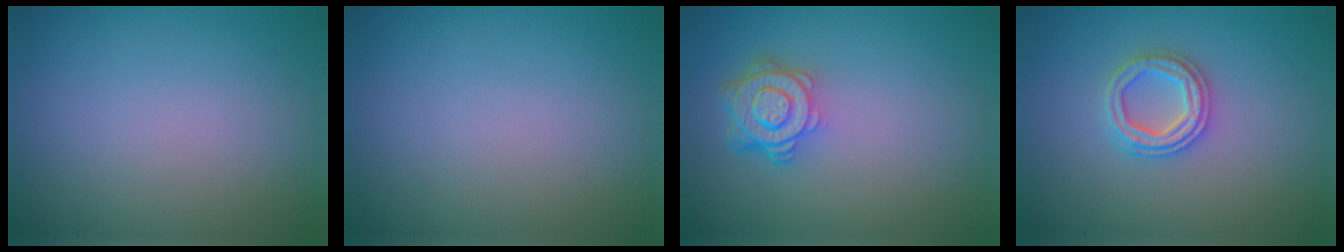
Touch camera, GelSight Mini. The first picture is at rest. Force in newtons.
{"total": 0.0}
{"total": 4.7, "press": 3.7, "slide": 3.0}
{"total": 2.7, "press": 2.6, "slide": 0.7}